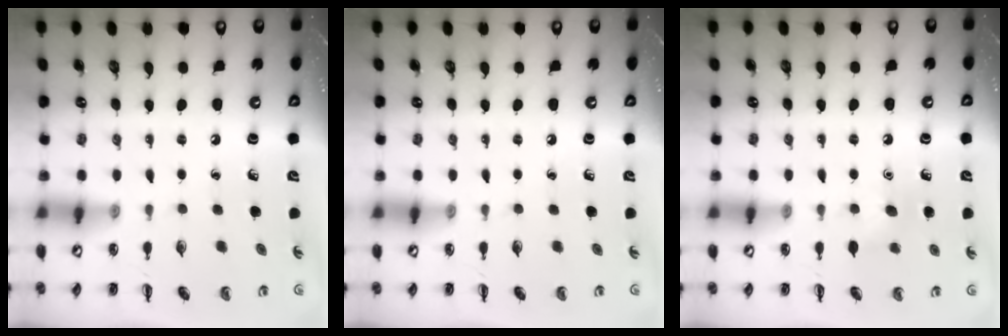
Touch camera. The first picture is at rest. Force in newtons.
{"total": 0.0}
{"total": 4.7, "press": 4.5, "slide": 1.2}